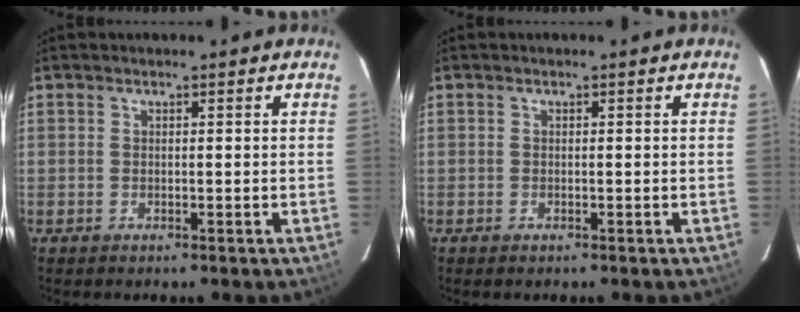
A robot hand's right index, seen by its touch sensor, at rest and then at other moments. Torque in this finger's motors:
{"motor_torque": [0.02, -0.10, 0.07, 0.00]}